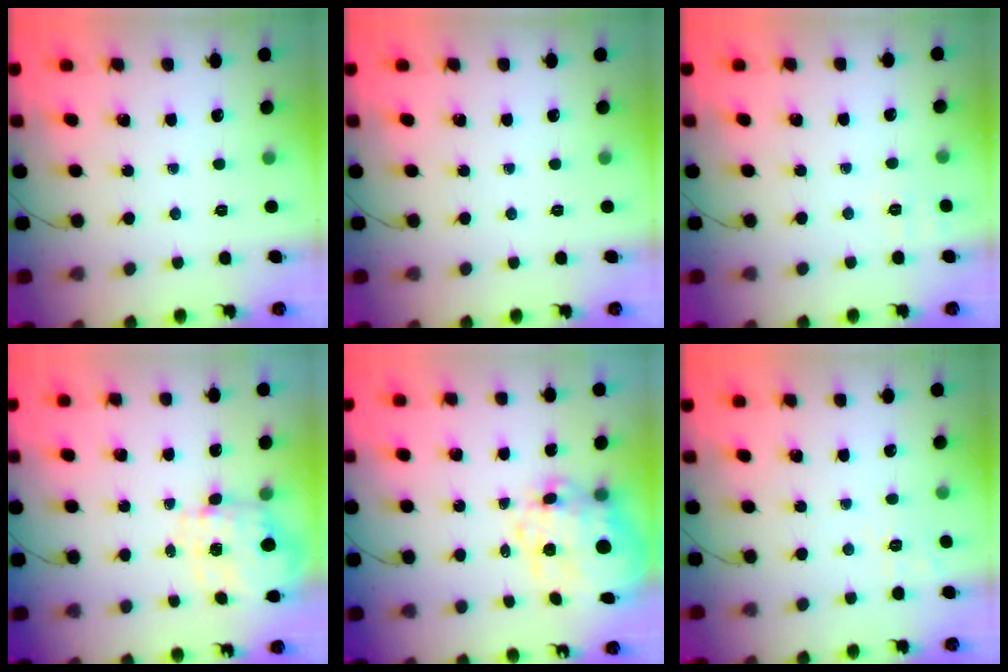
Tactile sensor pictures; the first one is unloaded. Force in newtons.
{"total": 0.0}
{"total": 3.2, "press": 2.7, "slide": 1.8}
{"total": 2.9, "press": 2.7, "slide": 1.1}
{"total": 13.6, "press": 13.2, "slide": 3.1}
{"total": 3.1, "press": 2.4, "slide": 1.9}